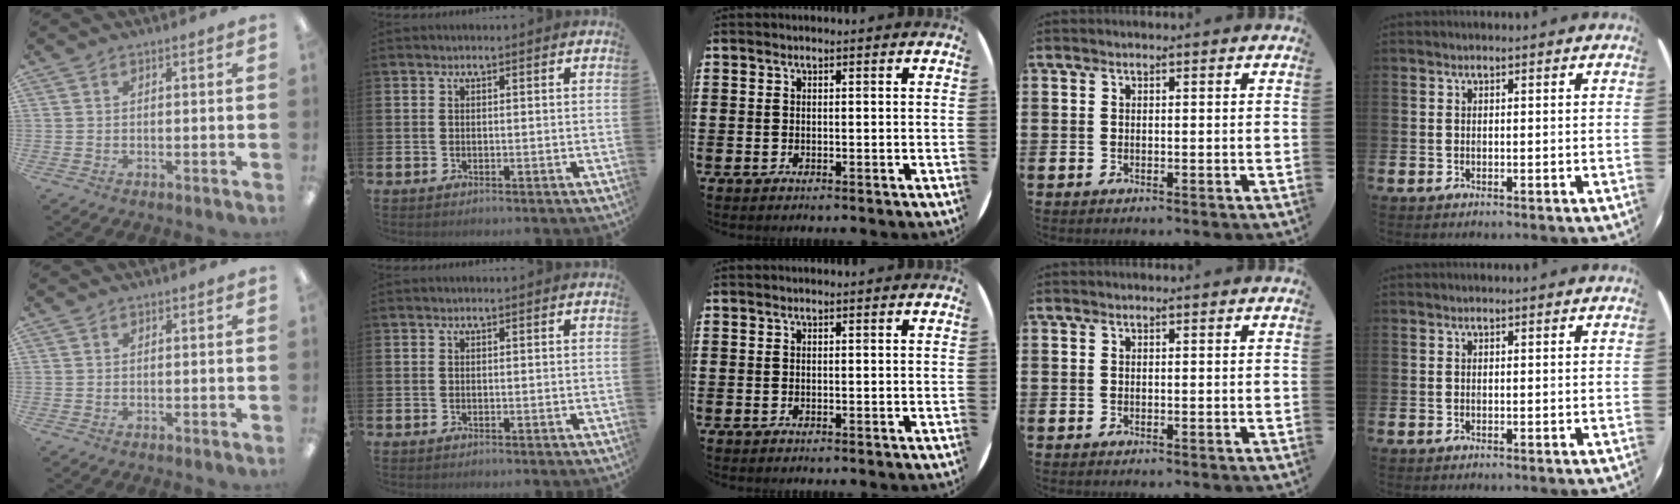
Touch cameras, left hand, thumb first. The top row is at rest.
{}